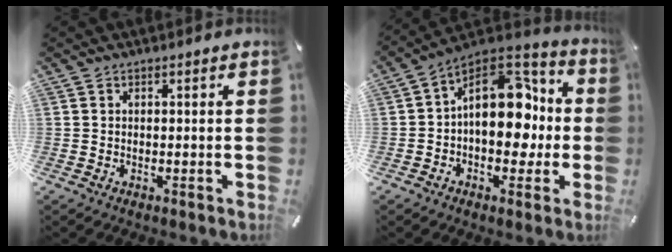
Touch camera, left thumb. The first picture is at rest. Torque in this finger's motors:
{"motor_torque": [2.46, 2.55, 0.39, -0.04, 0.46]}